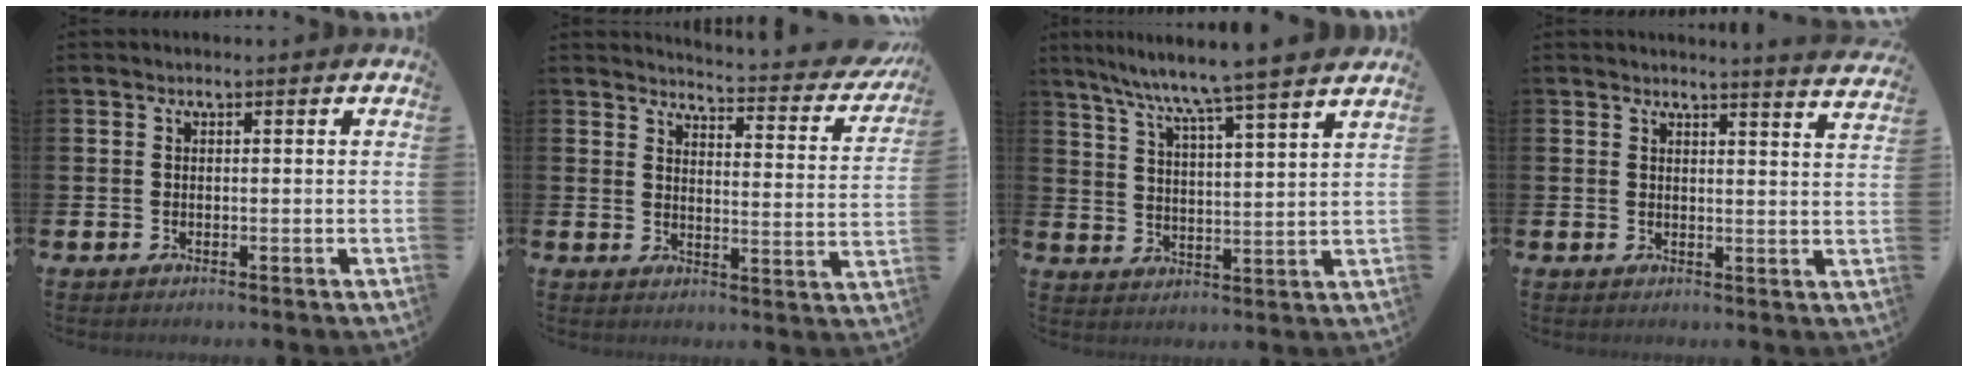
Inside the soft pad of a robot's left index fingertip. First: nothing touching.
{"total": 3.8, "force": [3.7, 0.2, 0.9], "torque": [-0.025, -0.040, 0.056]}
{"total": 7.6, "force": [7.1, -1.1, 2.5], "torque": [-0.082, -0.051, 0.120]}
{"total": 3.0, "force": [3.0, -0.6, 0.0], "torque": [0.006, -0.026, 0.051]}